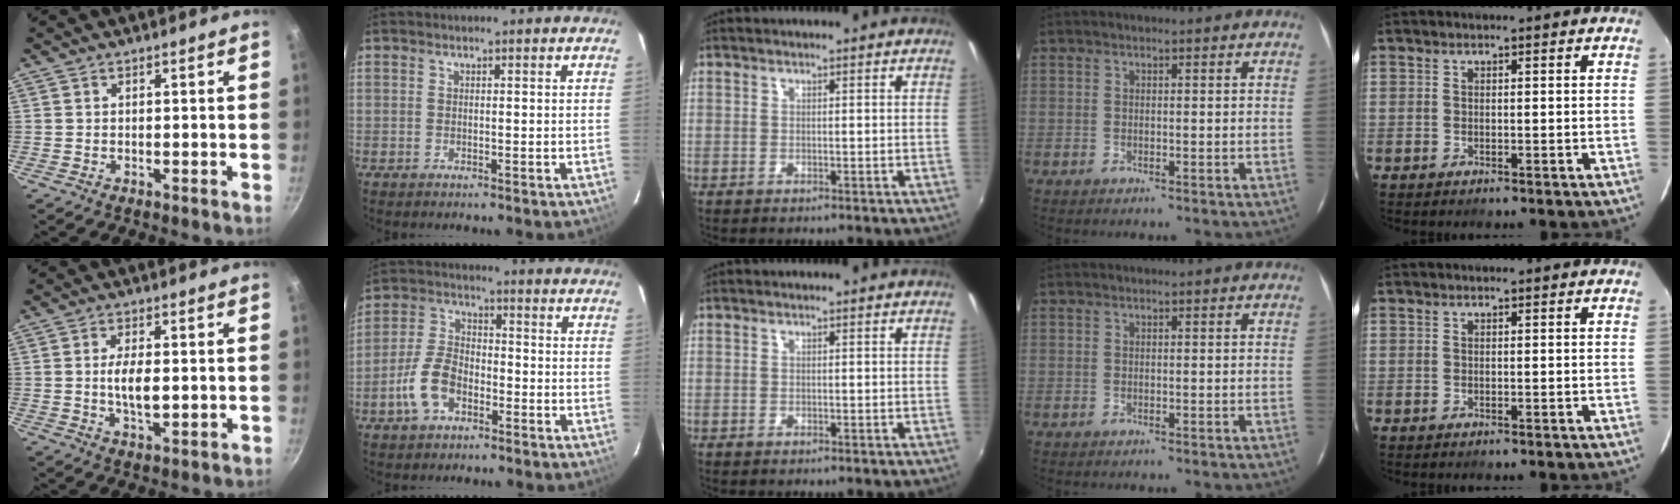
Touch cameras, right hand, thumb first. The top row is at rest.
{"thumb": {"total": 6.0, "force": [-0.2, 2.6, 5.4], "torque": [-0.096, 0.000, -0.004]}, "index": {"total": 8.9, "force": [-4.3, 5.3, 5.7], "torque": [-0.125, 0.017, -0.081]}}